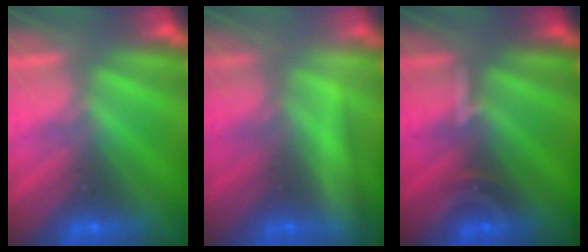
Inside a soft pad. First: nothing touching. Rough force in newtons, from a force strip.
{"total": 2.3}
{"total": 3.3}